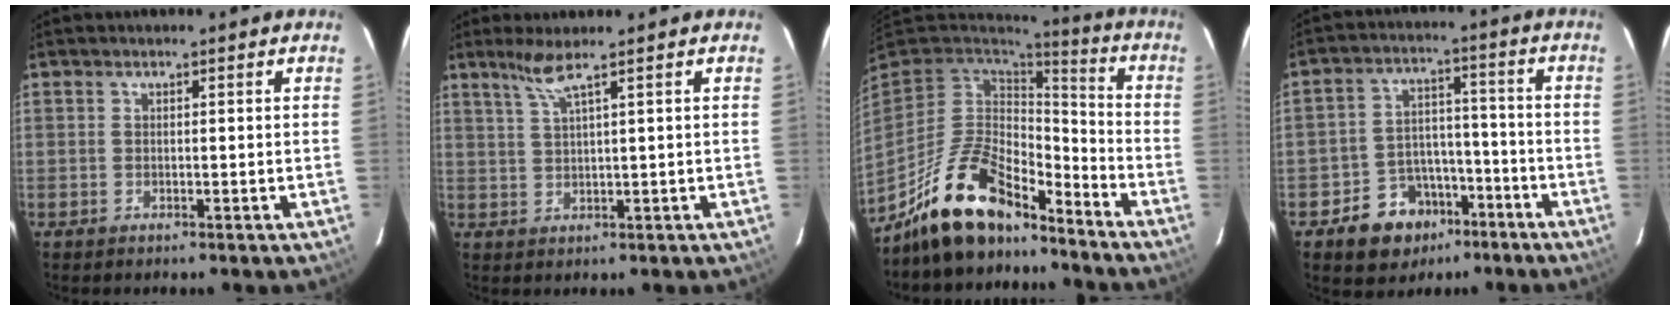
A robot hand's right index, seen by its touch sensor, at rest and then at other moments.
{"total": 3.4, "force": [2.3, -0.9, 2.3], "torque": [-0.047, -0.005, 0.048]}
{"total": 16.5, "force": [-12.5, 6.3, 8.6], "torque": [-0.188, -0.003, -0.224]}
{"total": 10.4, "force": [-6.4, 7.7, 2.9], "torque": [-0.065, 0.035, -0.083]}